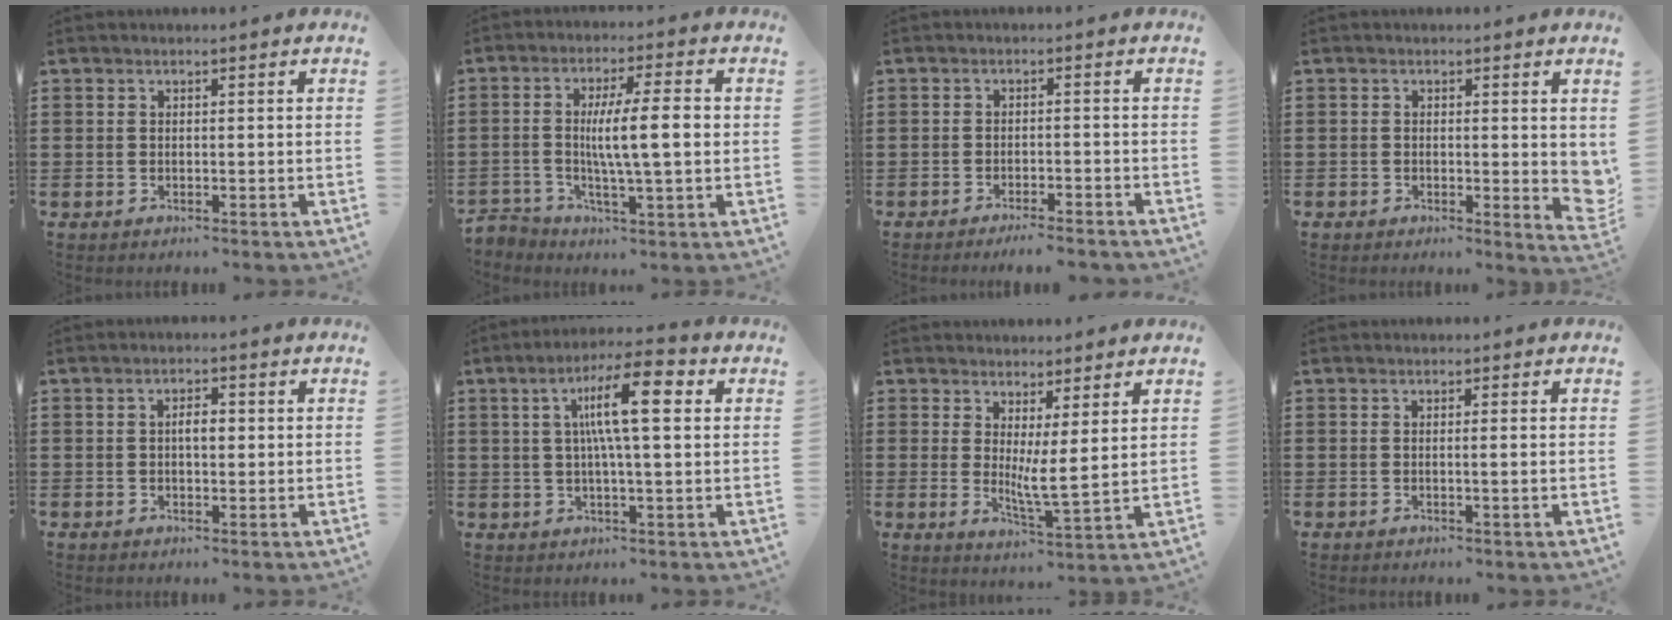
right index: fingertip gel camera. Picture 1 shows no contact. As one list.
[{"total": 9.2, "force": [0.1, 2.1, 8.9], "torque": [-0.151, 0.006, -0.001]}, {"total": 2.3, "force": [-2.1, -0.2, 0.8], "torque": [-0.015, -0.002, -0.041]}, {"total": 2.3, "force": [-0.3, 1.3, 1.8], "torque": [-0.025, 0.000, -0.007]}, {"total": 2.6, "force": [0.1, 1.0, 2.4], "torque": [-0.046, 0.003, 0.001]}, {"total": 10.7, "force": [2.8, 2.1, 10.1], "torque": [-0.191, 0.006, 0.041]}, {"total": 4.4, "force": [1.7, 0.3, 4.1], "torque": [-0.075, -0.018, 0.030]}, {"total": 1.1, "force": [0.0, -0.4, 1.0], "torque": [-0.017, -0.006, -0.002]}]